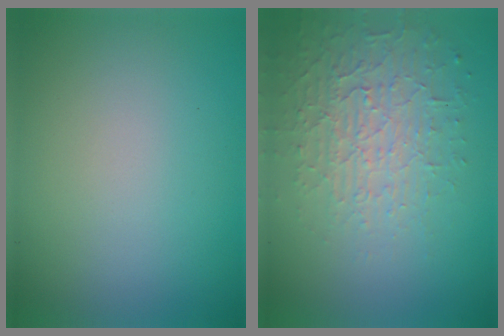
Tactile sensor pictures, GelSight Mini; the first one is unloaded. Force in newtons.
{"total": 3.6, "press": 3.3, "slide": 1.6}